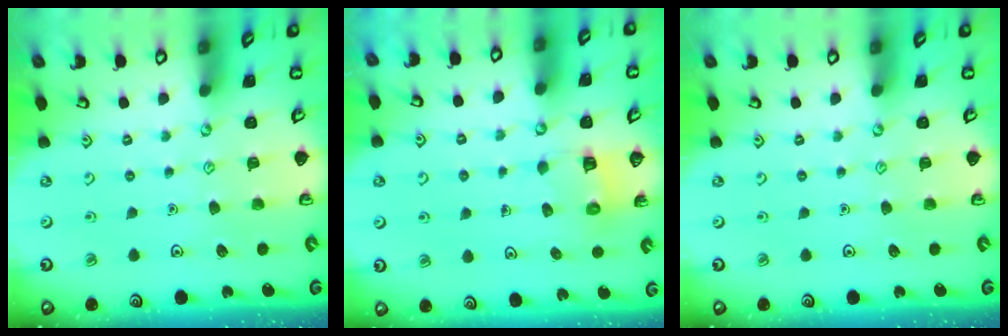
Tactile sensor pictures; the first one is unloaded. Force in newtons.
{"total": 3.6, "press": 3.6, "slide": 0.1}
{"total": 0.0}